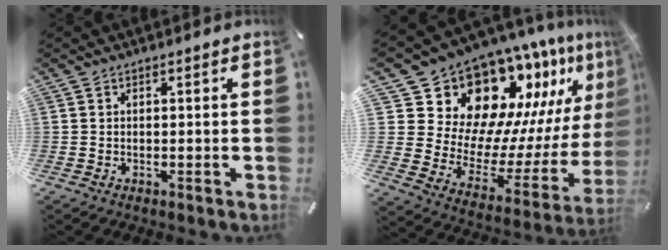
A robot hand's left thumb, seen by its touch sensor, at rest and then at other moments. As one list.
[{"total": 18.1, "force": [15.6, 8.2, 4.0], "torque": [-0.057, -0.167, 0.281]}]